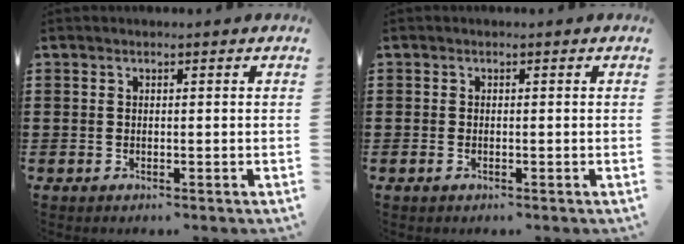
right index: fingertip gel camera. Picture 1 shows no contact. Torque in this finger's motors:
{"motor_torque": [-0.80, 1.34, -0.02, -0.01]}